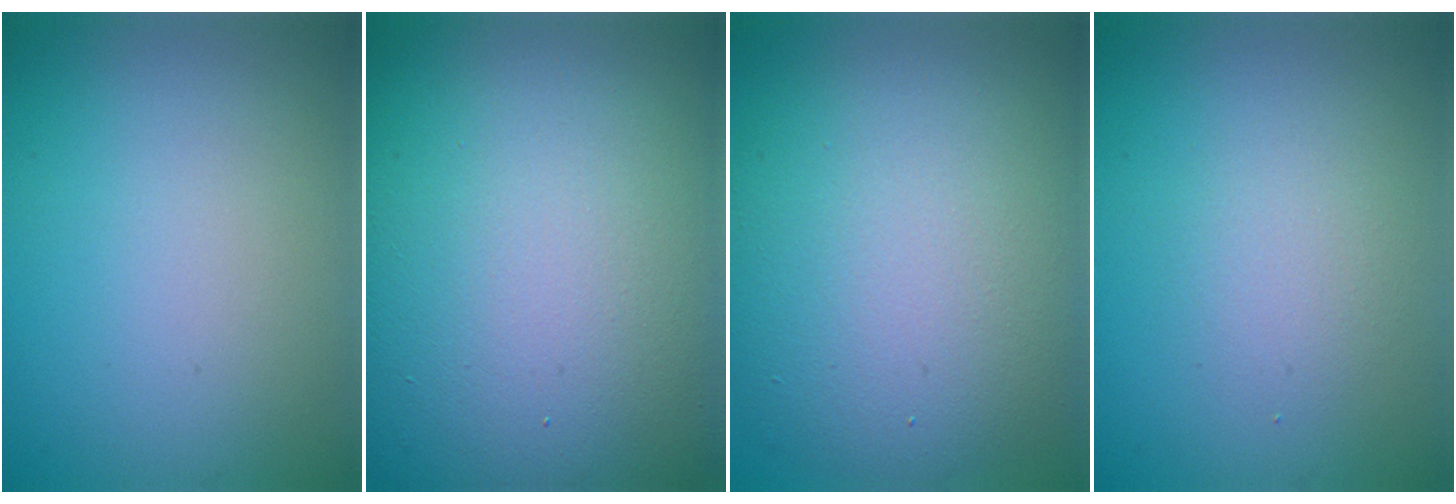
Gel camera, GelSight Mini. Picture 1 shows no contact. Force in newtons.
{"total": 23.4, "press": 23.4, "slide": 1.4}
{"total": 11.3, "press": 11.3, "slide": 0.8}
{"total": 1.9, "press": 1.9, "slide": 0.1}